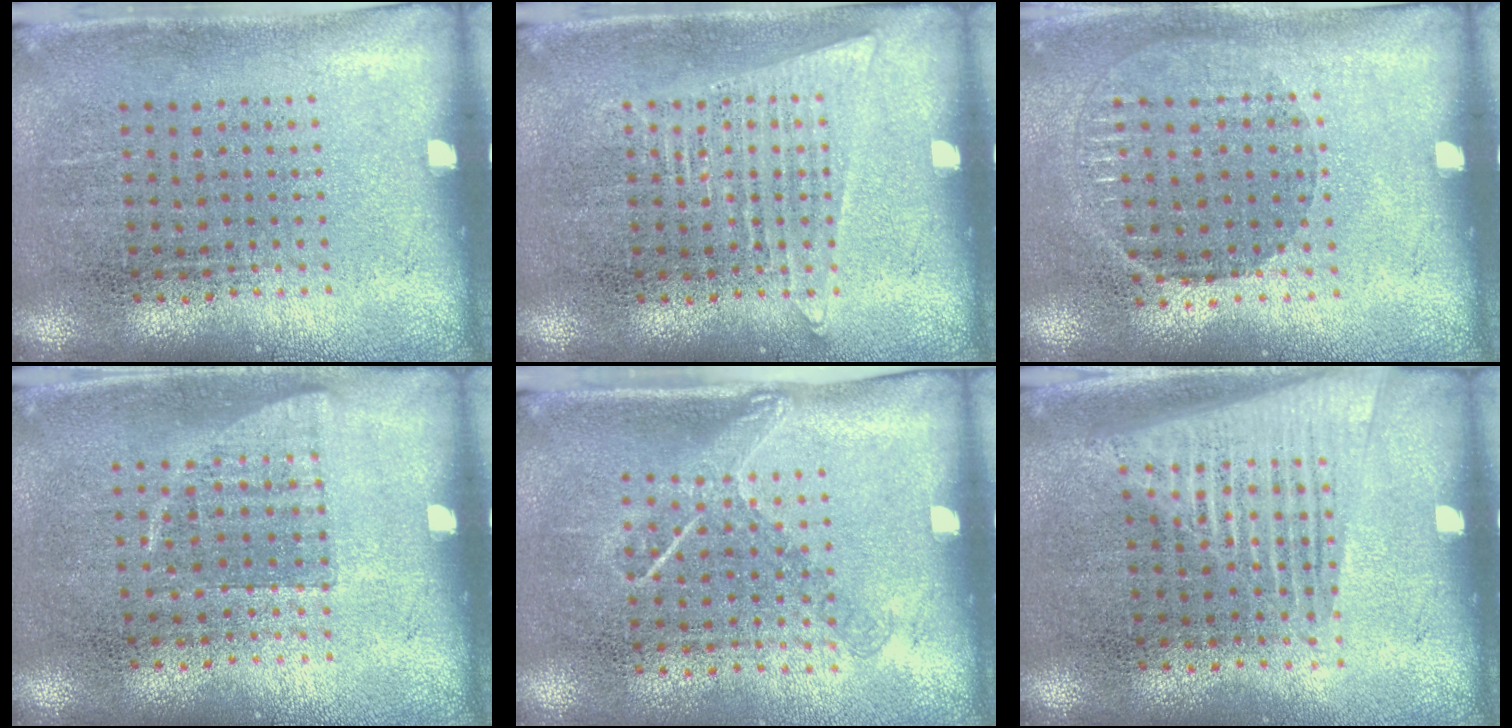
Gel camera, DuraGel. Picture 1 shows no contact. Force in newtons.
{"total": 1.6, "press": 1.6, "slide": 0.1}
{"total": 0.9, "press": 0.8, "slide": 0.4}
{"total": 0.6, "press": 0.6, "slide": 0.1}
{"total": 1.3, "press": 1.0, "slide": 0.9}
{"total": 1.6, "press": 1.4, "slide": 0.6}